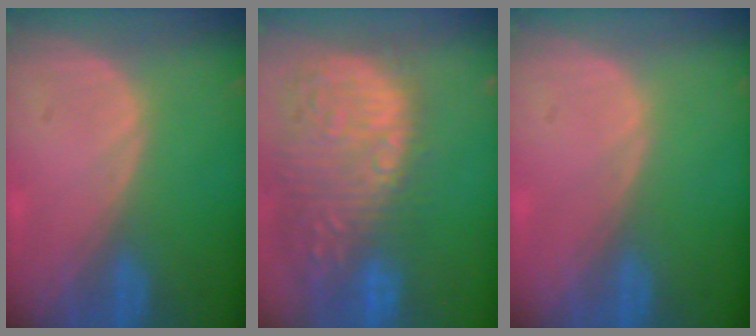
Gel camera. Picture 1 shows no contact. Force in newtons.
{"total": 15.5, "press": 12.7, "slide": 8.9}
{"total": 0.0}